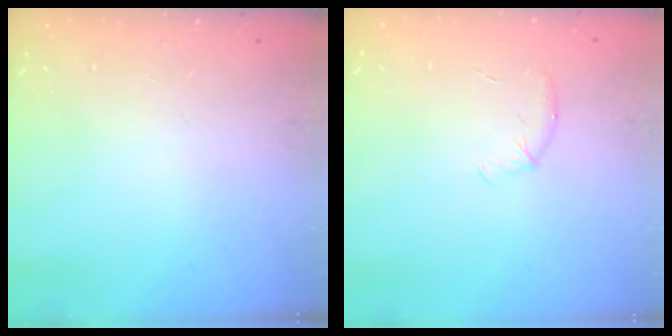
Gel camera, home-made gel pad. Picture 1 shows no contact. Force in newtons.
{"total": 5.5, "press": 5.3, "slide": 1.4}